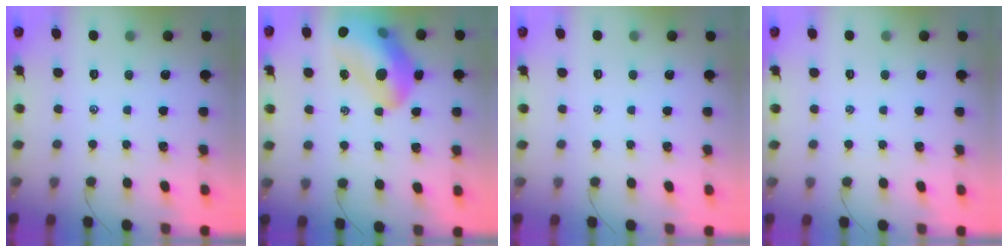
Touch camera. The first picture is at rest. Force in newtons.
{"total": 19.3, "press": 18.9, "slide": 3.7}
{"total": 0.0}
{"total": 0.0}